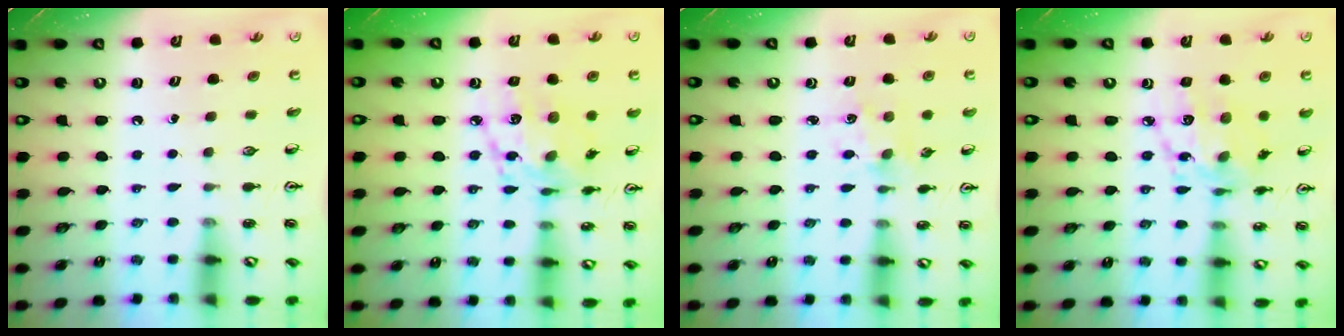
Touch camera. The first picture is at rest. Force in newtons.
{"total": 12.9, "press": 12.8, "slide": 0.8}
{"total": 1.7, "press": 1.7, "slide": 0.3}
{"total": 12.1, "press": 12.1, "slide": 0.8}